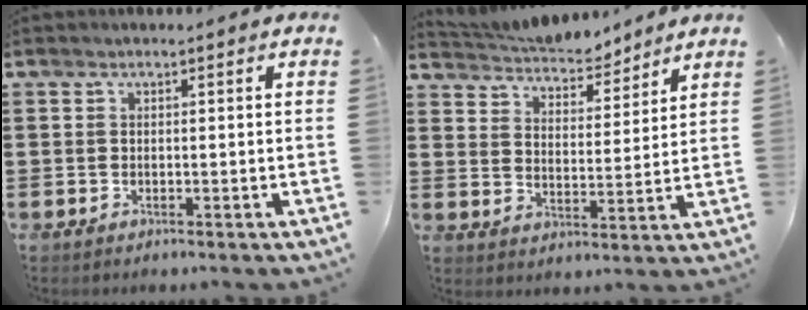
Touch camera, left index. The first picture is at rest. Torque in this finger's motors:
{"motor_torque": [0.45, -0.71, -0.04, -0.01]}